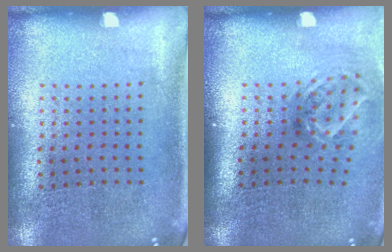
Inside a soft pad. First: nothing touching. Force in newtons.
{"total": 1.9, "press": 1.3, "slide": 1.5}